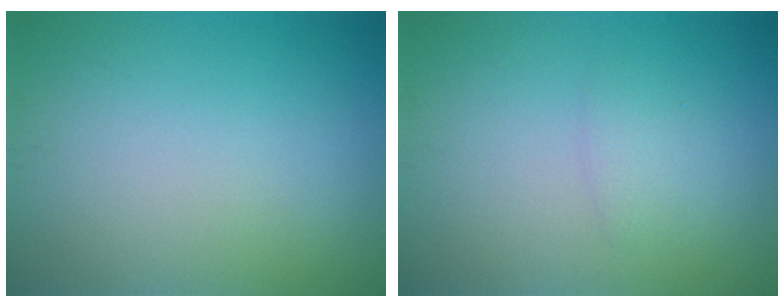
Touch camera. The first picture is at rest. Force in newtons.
{"total": 1.2, "press": 1.2, "slide": 0.2}